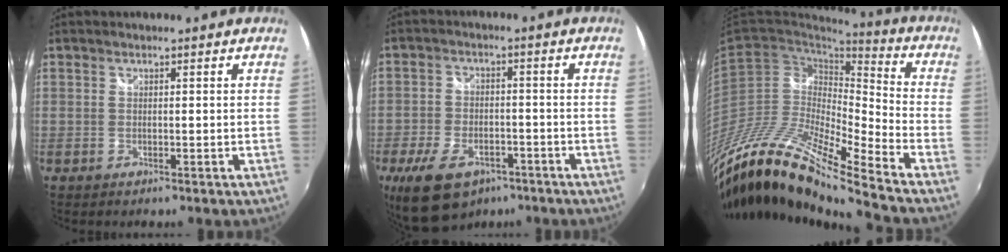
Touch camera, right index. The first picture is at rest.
{"total": 13.9, "force": [-8.5, 7.7, 7.8], "torque": [-0.179, -0.018, -0.141]}
{"total": 21.7, "force": [-16.8, 2.1, 13.5], "torque": [-0.230, -0.026, -0.324]}